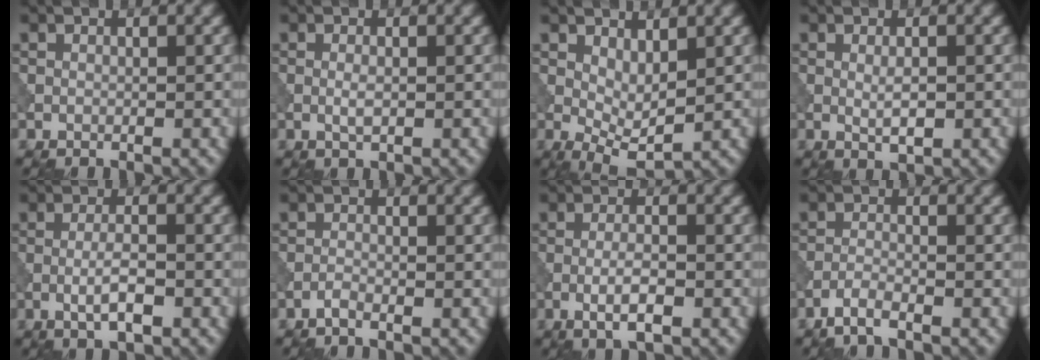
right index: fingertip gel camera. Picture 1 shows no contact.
{"total": 1.1, "force": [-0.1, 0.3, 1.0], "torque": [-0.024, -0.002, -0.003]}
{"total": 3.3, "force": [0.9, 1.4, 2.9], "torque": [-0.052, -0.008, 0.019]}
{"total": 1.6, "force": [0.0, 0.4, 1.6], "torque": [-0.030, -0.004, 0.001]}
{"total": 3.0, "force": [-1.0, 0.7, 2.7], "torque": [-0.051, 0.002, -0.022]}
{"total": 0.9, "force": [-0.7, 0.1, 0.5], "torque": [-0.011, 0.002, -0.018]}
{"total": 2.9, "force": [-1.1, 0.7, 2.6], "torque": [-0.050, 0.002, -0.024]}
{"total": 2.0, "force": [-1.6, 0.3, 1.2], "torque": [-0.024, 0.002, -0.038]}